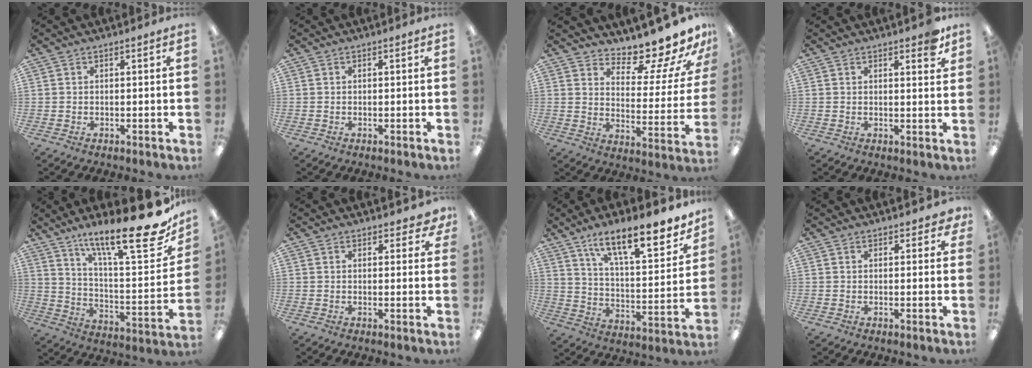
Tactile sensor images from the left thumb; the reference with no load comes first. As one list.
[{"total": 0.0}, {"total": 13.9, "force": [12.6, 3.2, 5.0], "torque": [-0.077, -0.110, 0.212]}, {"total": 3.2, "force": [2.5, 1.0, 1.7], "torque": [-0.015, -0.012, 0.040]}, {"total": 22.3, "force": [16.4, 4.5, 14.4], "torque": [-0.211, -0.124, 0.259]}, {"total": 2.5, "force": [1.9, 1.3, 0.9], "torque": [-0.005, -0.003, 0.032]}, {"total": 17.4, "force": [13.0, 5.0, 10.4], "torque": [-0.152, -0.089, 0.213]}, {"total": 1.9, "force": [1.4, 1.0, 0.7], "torque": [0.000, -0.002, 0.022]}]